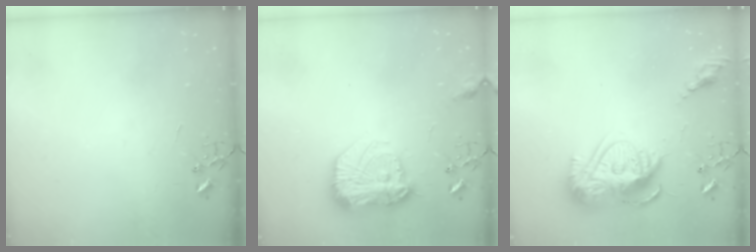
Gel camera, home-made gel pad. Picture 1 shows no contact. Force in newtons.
{"total": 18.4, "press": 18.3, "slide": 1.4}
{"total": 17.6, "press": 17.5, "slide": 1.6}